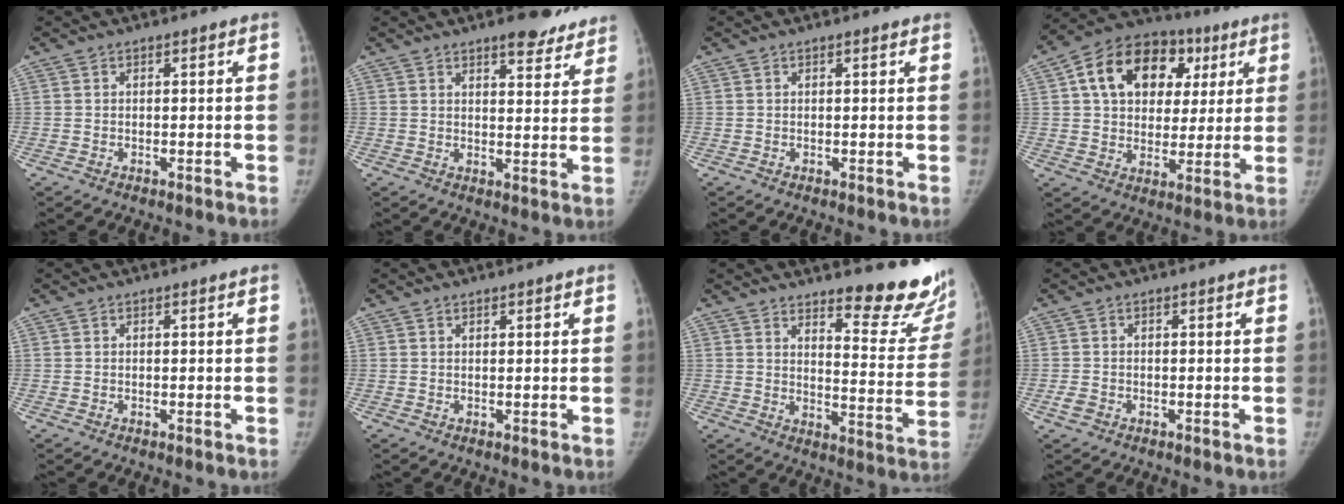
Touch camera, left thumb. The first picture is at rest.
{"total": 8.9, "force": [7.1, 3.1, 4.4], "torque": [-0.023, -0.040, 0.087]}
{"total": 0.9, "force": [0.7, 0.2, 0.5], "torque": [-0.006, 0.001, 0.008]}
{"total": 19.7, "force": [6.6, 14.3, 11.9], "torque": [-0.155, 0.018, 0.102]}
{"total": 0.0}
{"total": 0.6, "force": [0.5, 0.3, 0.3], "torque": [0.000, -0.002, 0.008]}
{"total": 16.9, "force": [13.0, 4.4, 9.8], "torque": [-0.080, -0.119, 0.162]}
{"total": 1.7, "force": [-1.0, 1.3, 0.6], "torque": [-0.008, 0.002, -0.016]}